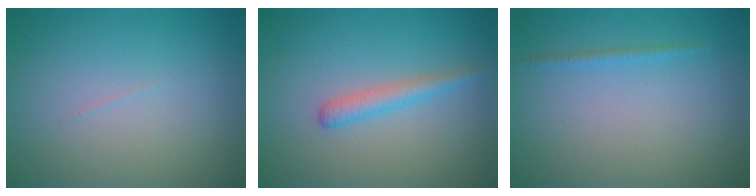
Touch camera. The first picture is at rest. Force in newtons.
{"total": 1.9, "press": 1.9, "slide": 0.0}
{"total": 0.8, "press": 0.8, "slide": 0.1}